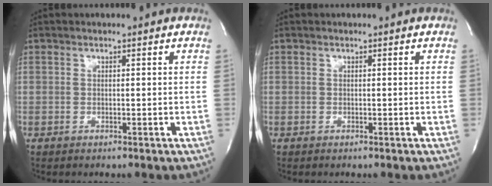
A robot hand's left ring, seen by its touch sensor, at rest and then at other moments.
{"total": 0.0}